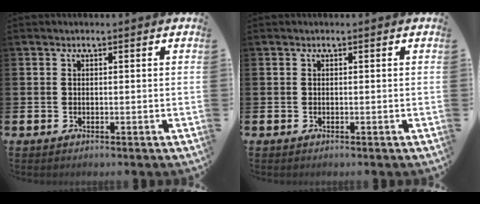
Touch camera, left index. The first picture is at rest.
{"total": 0.0}